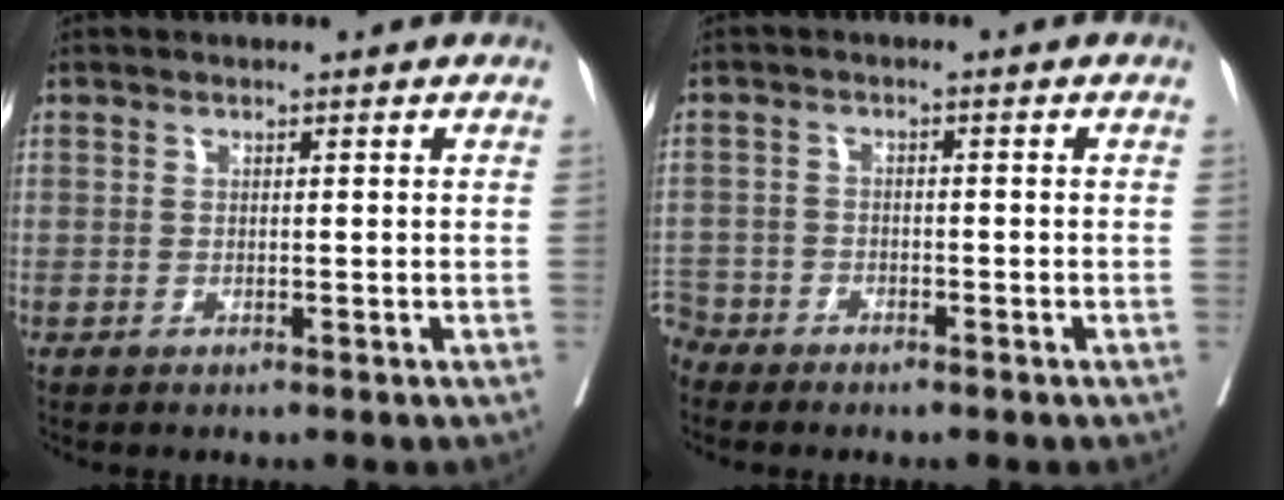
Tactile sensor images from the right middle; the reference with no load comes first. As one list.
[{"total": 4.3, "force": [-3.7, 2.2, -0.4], "torque": [0.008, 0.001, -0.077]}]